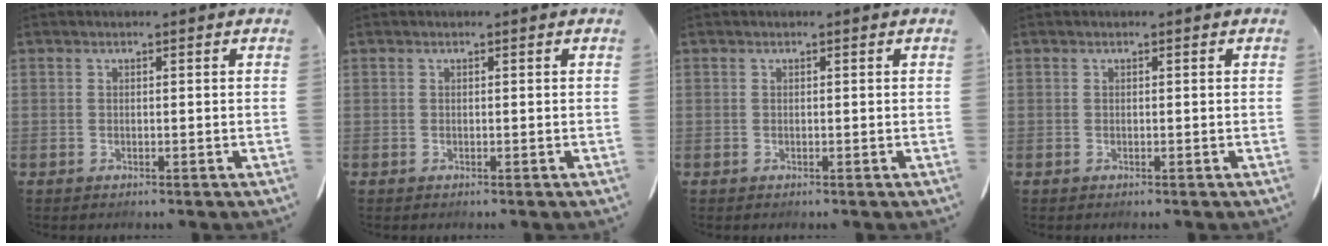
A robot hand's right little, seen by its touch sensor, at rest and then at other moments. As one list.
[{"total": 0.0}, {"total": 0.0}, {"total": 0.0}]